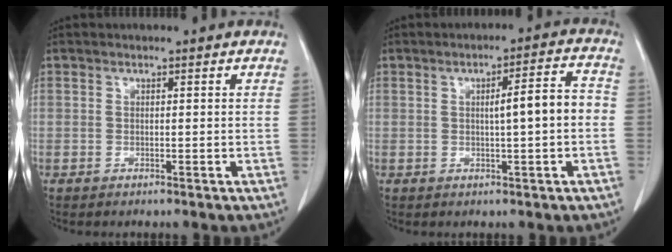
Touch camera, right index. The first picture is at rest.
{"total": 6.0, "force": [-0.3, 0.4, 5.9], "torque": [-0.088, 0.016, -0.004]}